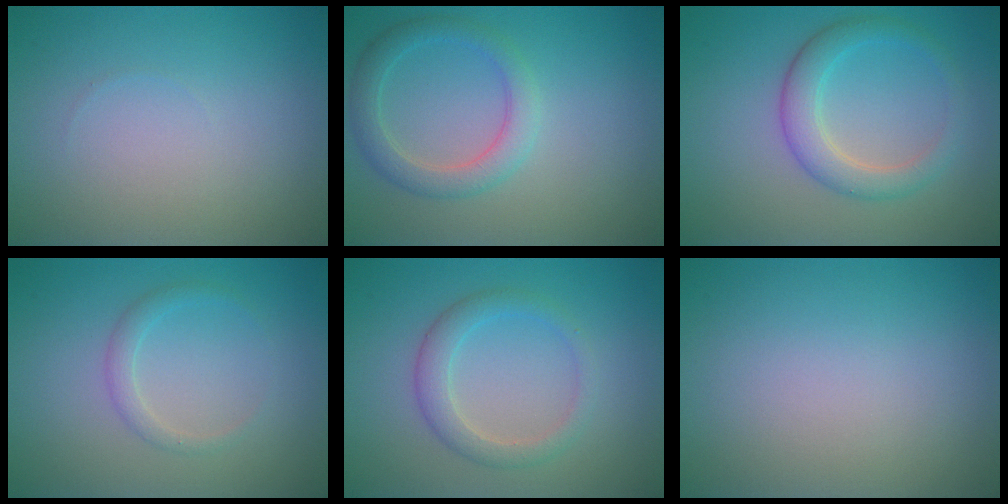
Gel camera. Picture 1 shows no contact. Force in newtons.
{"total": 3.0, "press": 3.0, "slide": 0.1}
{"total": 3.4, "press": 3.4, "slide": 0.2}
{"total": 1.4, "press": 1.4, "slide": 0.2}
{"total": 2.7, "press": 2.7, "slide": 0.2}
{"total": 0.0}